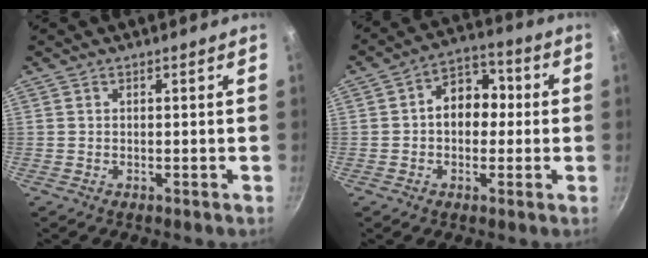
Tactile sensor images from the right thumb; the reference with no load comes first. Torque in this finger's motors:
{"motor_torque": [0.12, 0.22, 0.42, -0.42, 0.09]}